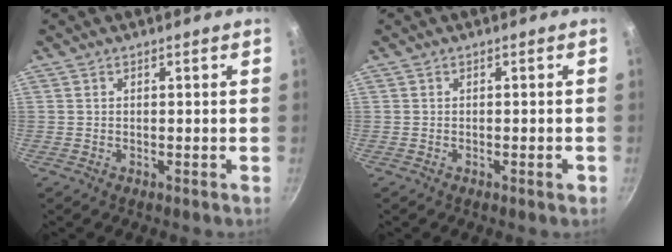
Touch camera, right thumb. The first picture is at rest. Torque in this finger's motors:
{"motor_torque": [0.14, -0.14, 0.46, -0.25, -0.02]}